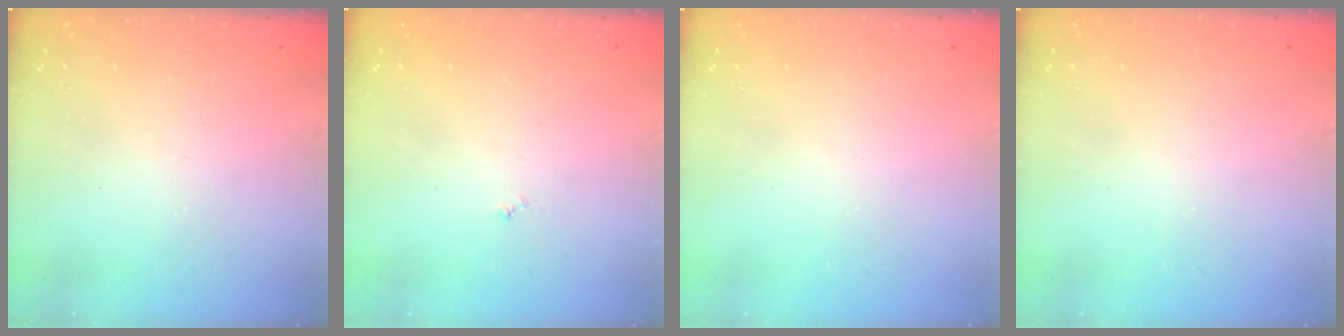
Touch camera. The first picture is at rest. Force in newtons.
{"total": 3.0, "press": 2.9, "slide": 0.3}
{"total": 0.0}
{"total": 0.0}